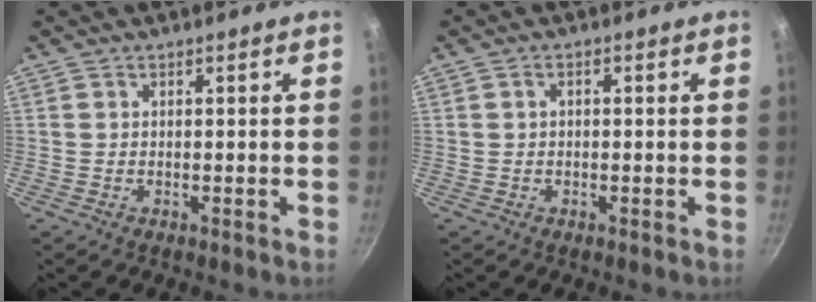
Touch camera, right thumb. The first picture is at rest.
{"total": 1.1, "force": [0.0, 0.7, 0.9], "torque": [-0.019, 0.009, 0.000]}